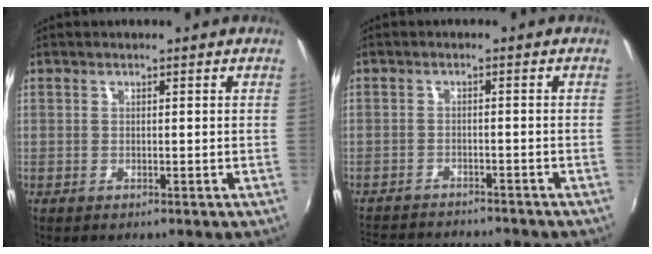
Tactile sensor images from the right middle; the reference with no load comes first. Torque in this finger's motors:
{"motor_torque": [0.91, -1.23, 0.09, 0.03]}